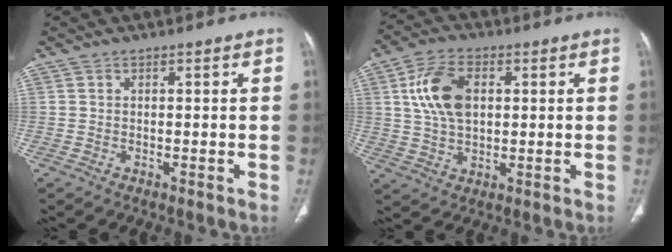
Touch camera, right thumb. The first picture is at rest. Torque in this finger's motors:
{"motor_torque": [0.69, 0.69, 0.70, 0.11, 0.32]}